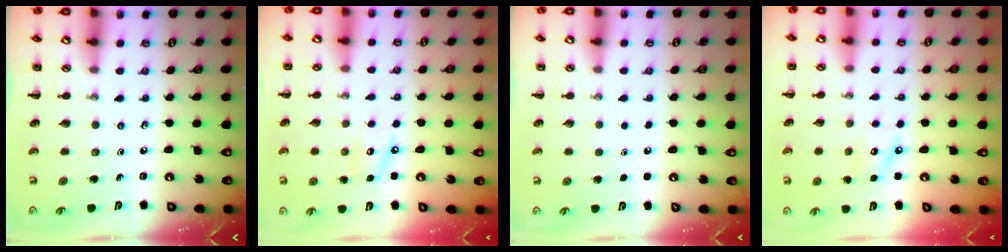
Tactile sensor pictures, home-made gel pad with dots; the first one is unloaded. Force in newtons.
{"total": 6.2, "press": 6.2, "slide": 0.8}
{"total": 2.3, "press": 2.3, "slide": 0.1}
{"total": 5.8, "press": 5.8, "slide": 0.4}